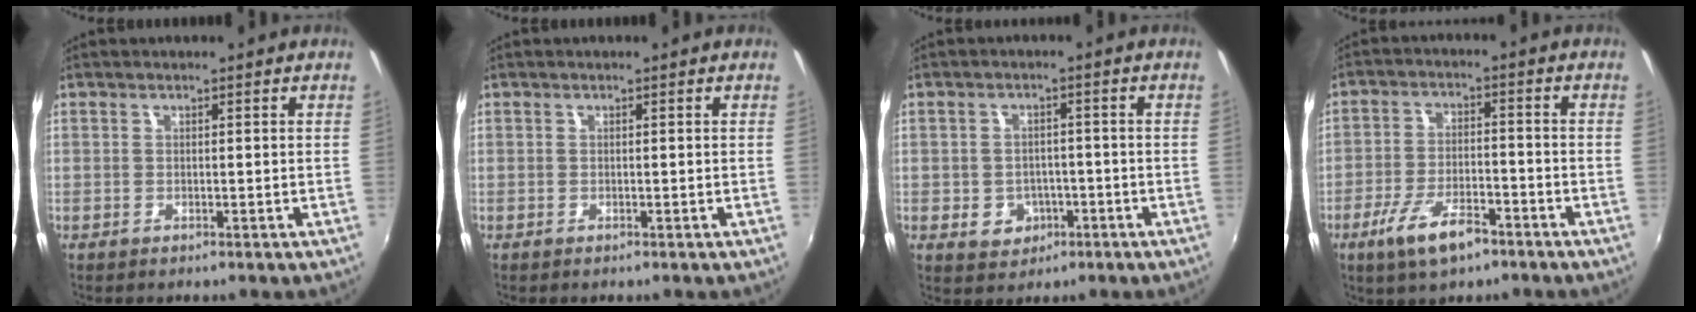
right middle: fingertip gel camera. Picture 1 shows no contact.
{"total": 0.0}
{"total": 5.5, "force": [-2.0, 4.8, 1.9], "torque": [-0.049, 0.007, -0.016]}
{"total": 9.5, "force": [-6.0, 3.3, 6.6], "torque": [-0.145, -0.012, -0.105]}